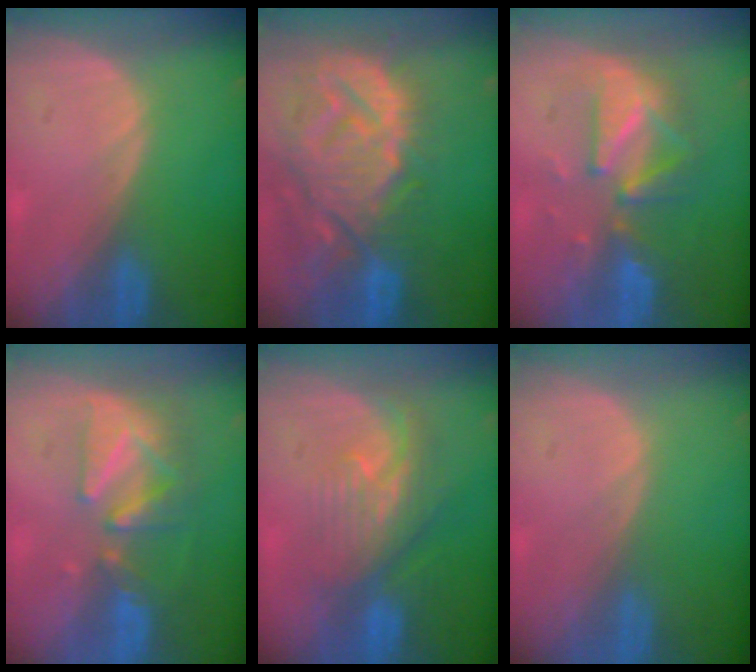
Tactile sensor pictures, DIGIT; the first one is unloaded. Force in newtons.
{"total": 14.3, "press": 12.3, "slide": 7.4}
{"total": 8.0, "press": 8.0, "slide": 0.8}
{"total": 8.4, "press": 7.8, "slide": 3.1}
{"total": 7.9, "press": 7.4, "slide": 2.9}
{"total": 0.0}